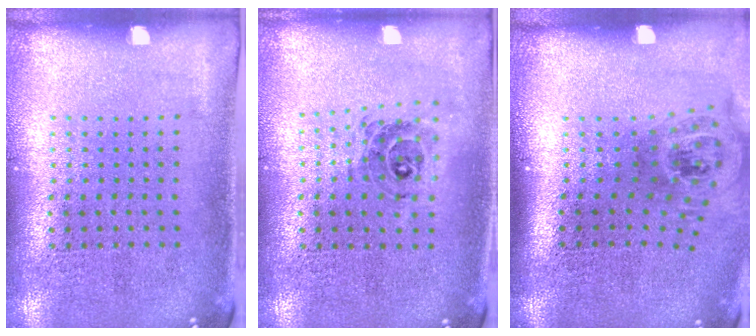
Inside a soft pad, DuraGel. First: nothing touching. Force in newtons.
{"total": 0.8, "press": 0.8, "slide": 0.1}
{"total": 1.6, "press": 1.2, "slide": 1.0}